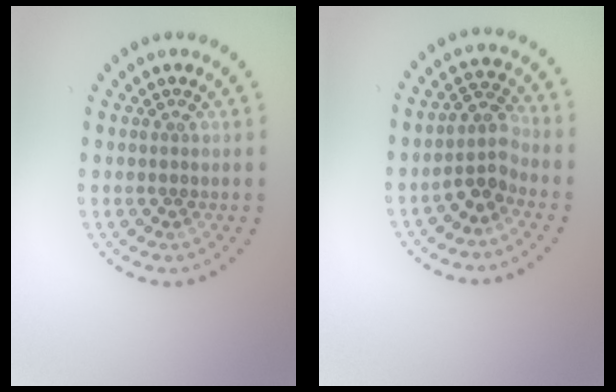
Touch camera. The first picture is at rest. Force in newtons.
{"total": 2.7, "press": 2.1, "slide": 1.6}